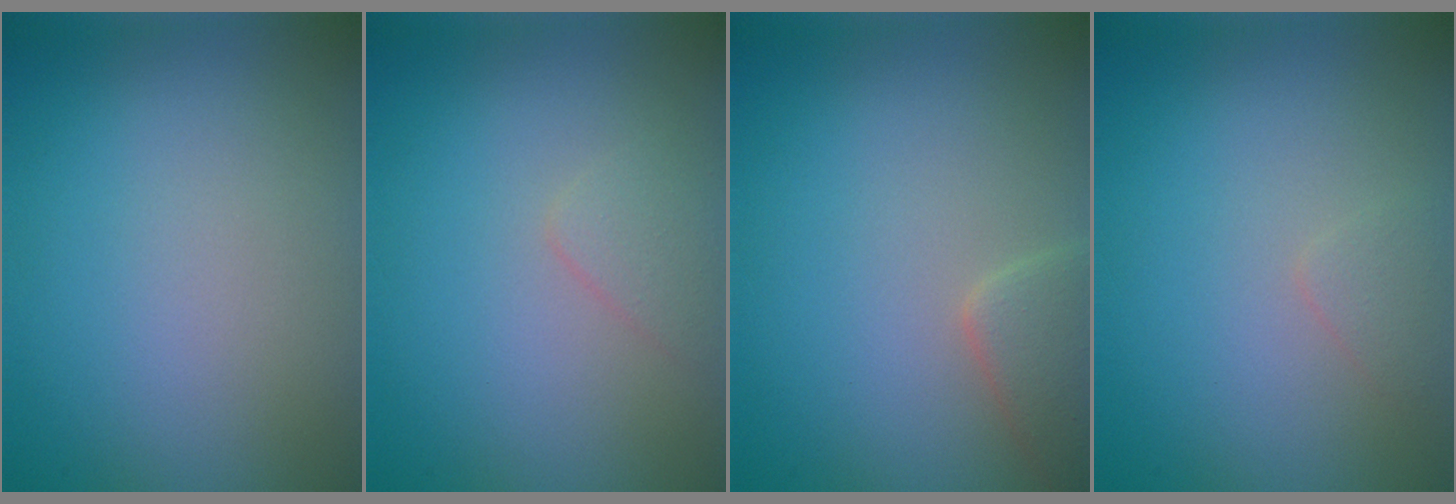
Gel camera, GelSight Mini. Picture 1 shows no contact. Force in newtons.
{"total": 1.2, "press": 1.2, "slide": 0.1}
{"total": 2.5, "press": 2.5, "slide": 0.3}
{"total": 0.9, "press": 0.9, "slide": 0.1}